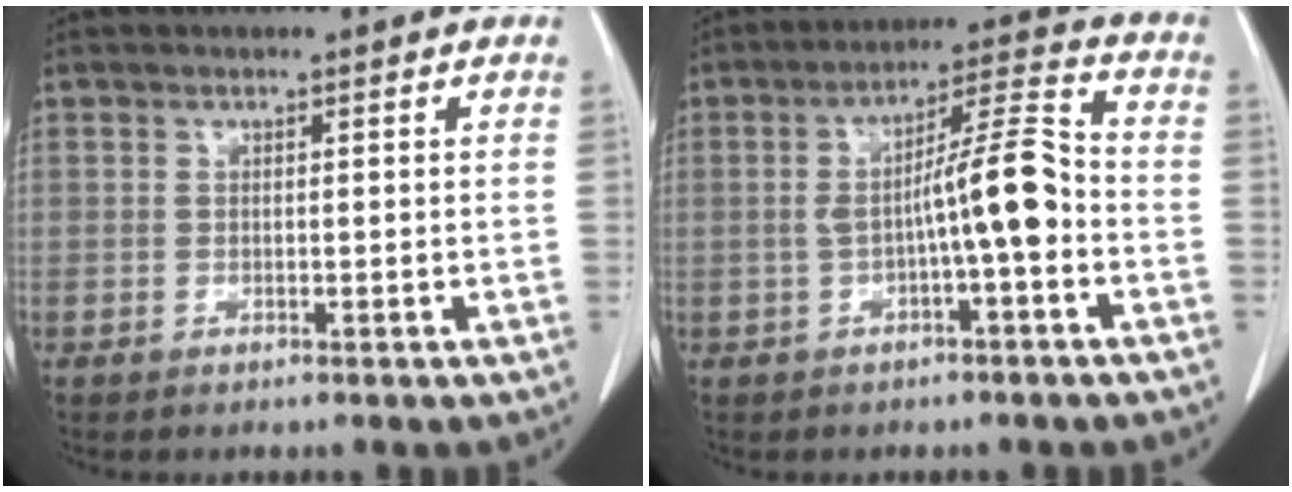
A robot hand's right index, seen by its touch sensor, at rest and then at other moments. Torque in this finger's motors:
{"motor_torque": [0.96, -0.48, 0.54, 0.12]}